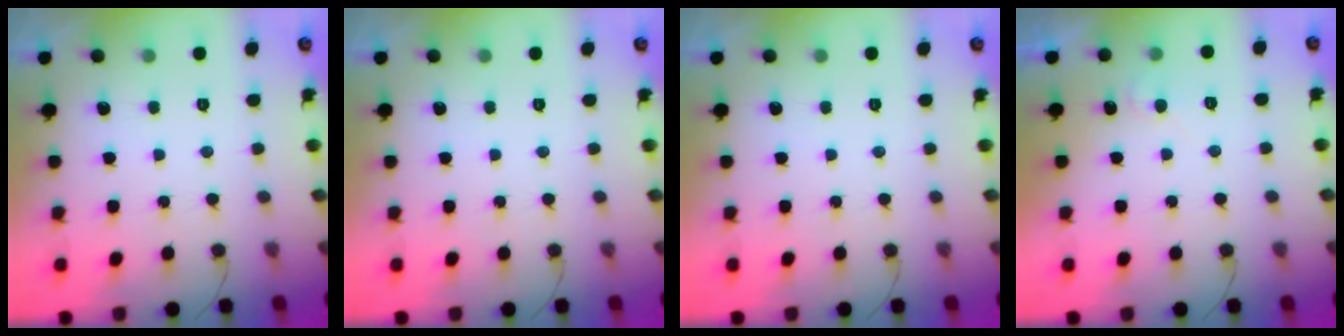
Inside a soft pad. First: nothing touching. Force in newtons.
{"total": 0.0}
{"total": 0.0}
{"total": 4.0, "press": 4.0, "slide": 0.4}